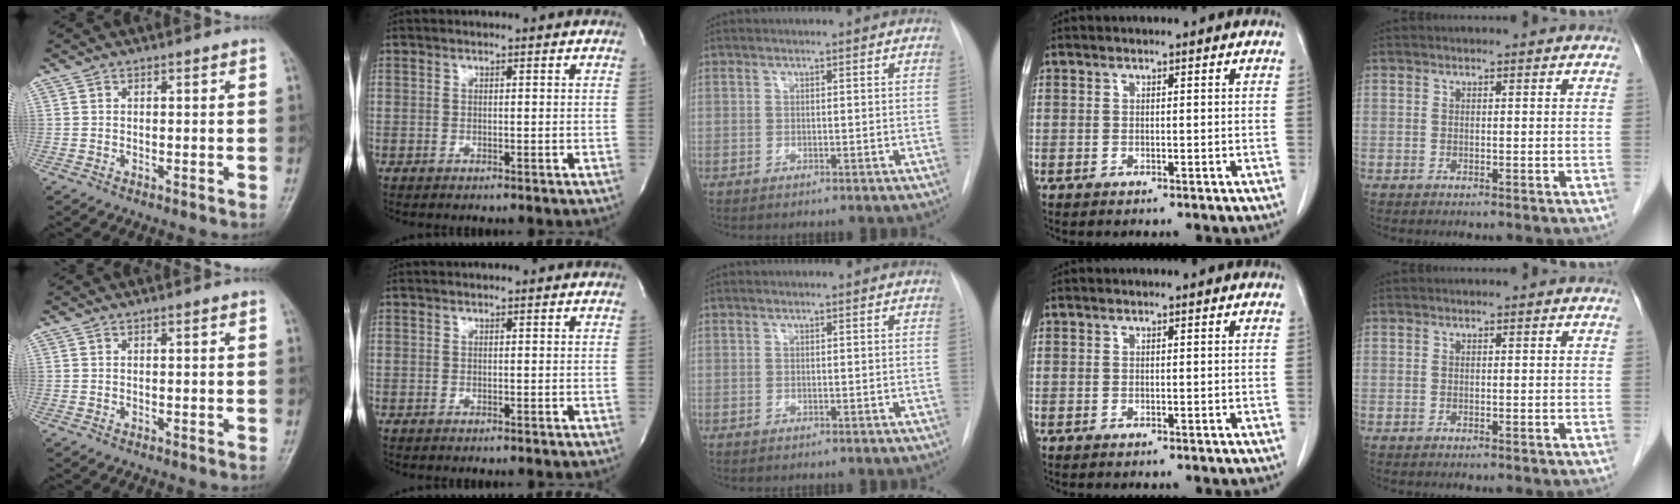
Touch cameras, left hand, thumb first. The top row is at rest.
{}